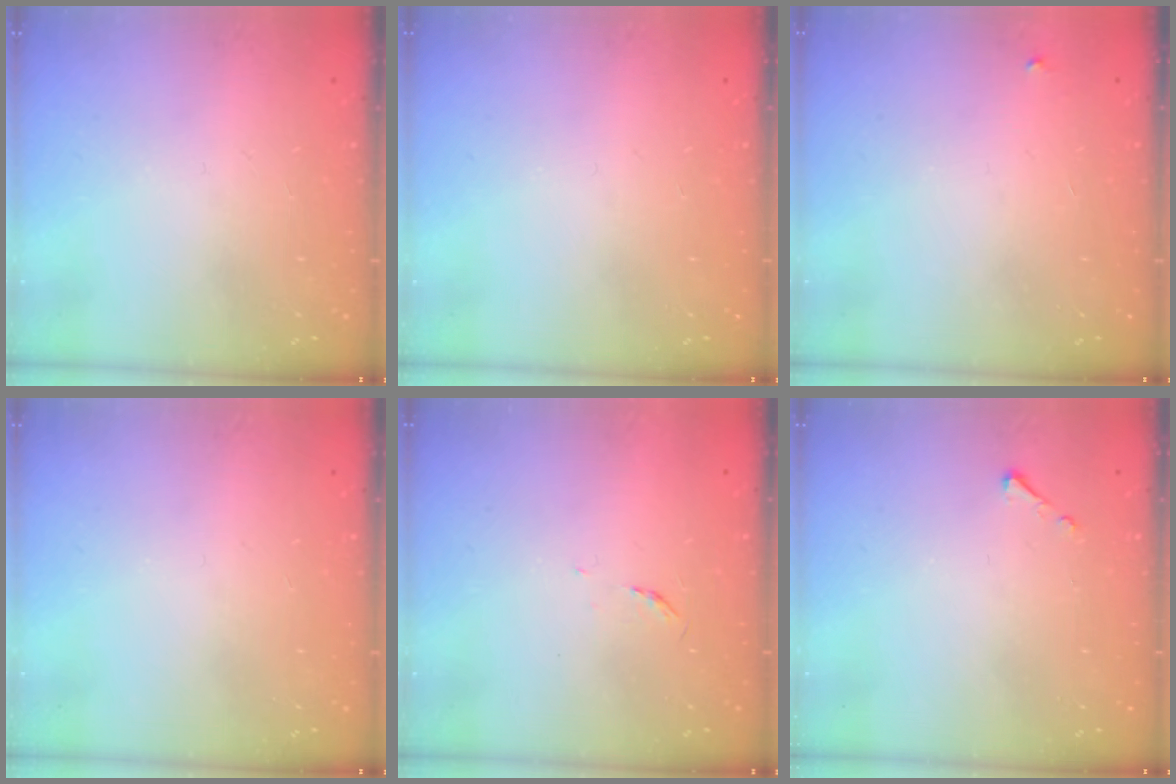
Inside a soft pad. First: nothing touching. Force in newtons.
{"total": 0.0}
{"total": 2.1, "press": 2.1, "slide": 0.1}
{"total": 0.0}
{"total": 3.1, "press": 3.0, "slide": 0.5}
{"total": 2.5, "press": 2.5, "slide": 0.3}